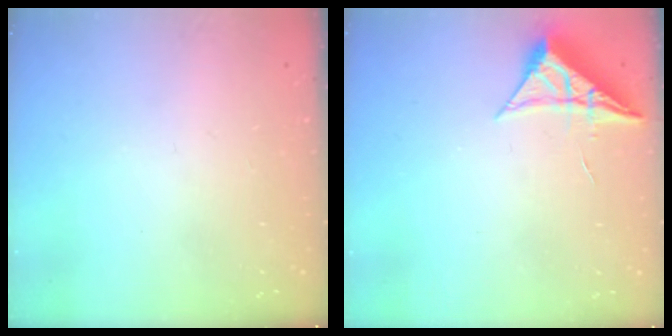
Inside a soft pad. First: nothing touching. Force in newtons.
{"total": 6.6, "press": 6.6, "slide": 0.2}